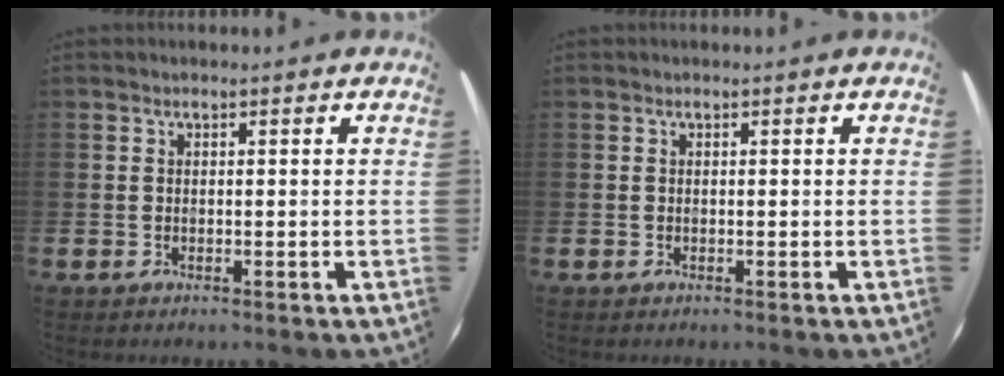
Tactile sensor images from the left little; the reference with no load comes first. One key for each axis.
{"total": 0.0}